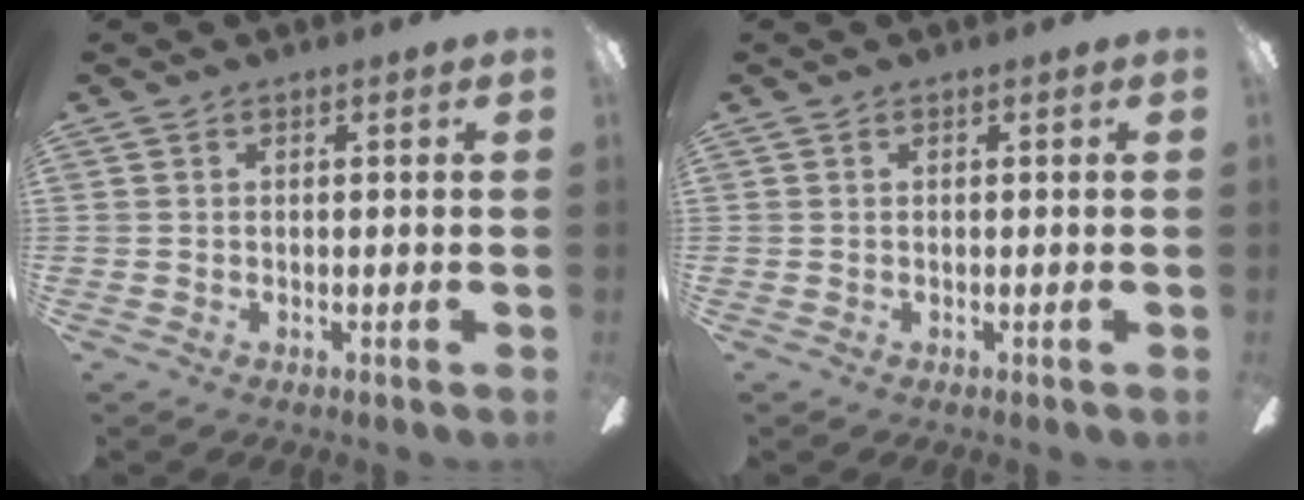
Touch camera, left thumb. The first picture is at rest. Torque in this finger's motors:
{"motor_torque": [-0.02, 0.02, -0.04, 0.03, 0.00]}